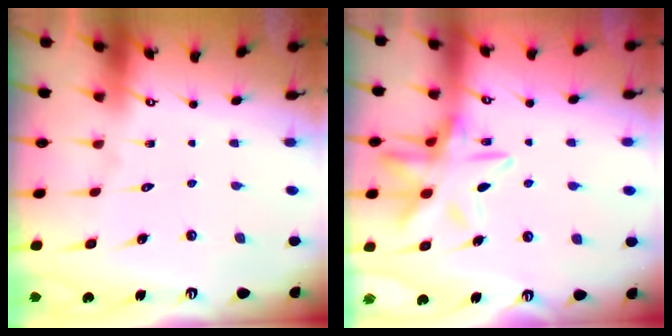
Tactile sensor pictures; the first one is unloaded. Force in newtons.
{"total": 14.3, "press": 14.3, "slide": 0.9}